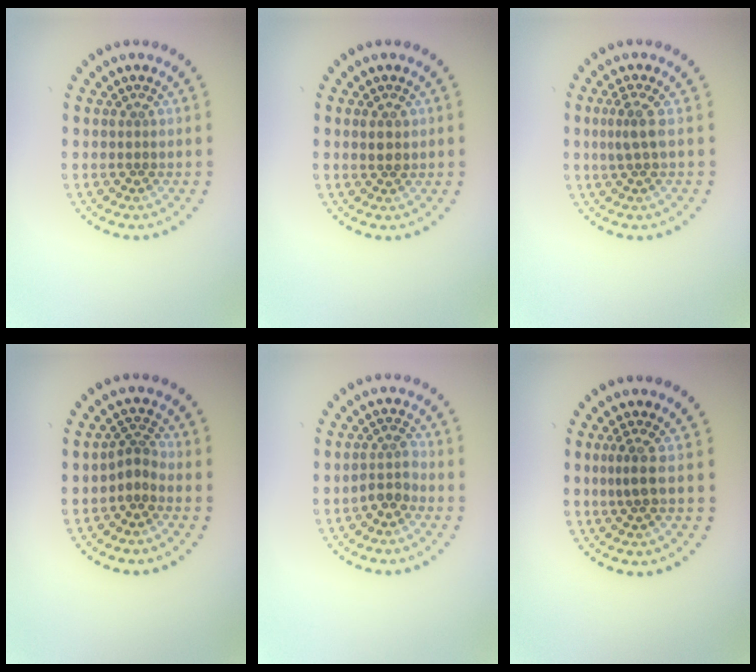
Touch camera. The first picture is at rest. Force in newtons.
{"total": 1.2, "press": 1.2, "slide": 0.4}
{"total": 1.8, "press": 1.5, "slide": 1.1}
{"total": 2.0, "press": 1.4, "slide": 1.4}
{"total": 1.8, "press": 1.5, "slide": 1.0}
{"total": 1.8, "press": 1.3, "slide": 1.3}